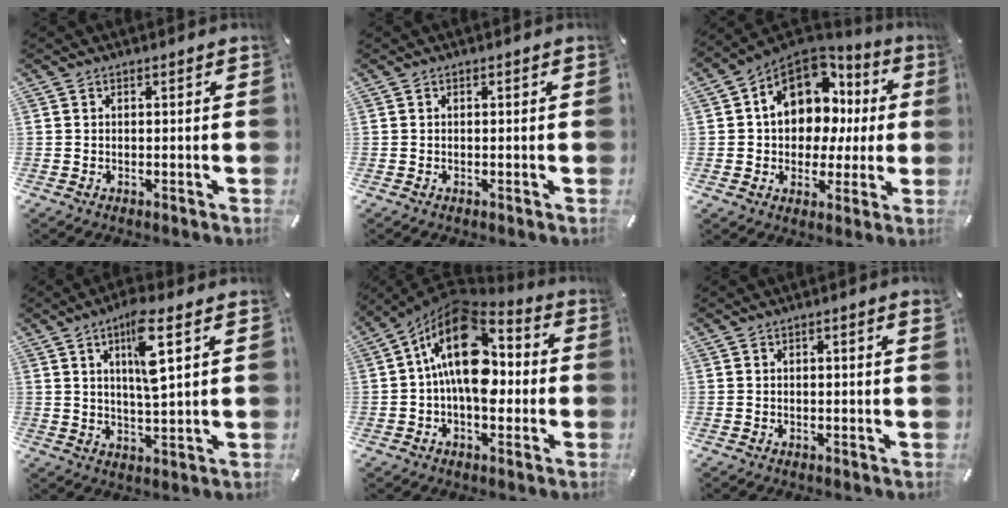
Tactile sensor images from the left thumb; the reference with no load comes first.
{"total": 0.0}
{"total": 14.5, "force": [4.6, 10.9, 8.4], "torque": [-0.137, -0.021, 0.089]}
{"total": 10.2, "force": [4.5, 2.6, 8.8], "torque": [-0.147, -0.010, 0.070]}
{"total": 19.2, "force": [1.7, 11.7, 15.2], "torque": [-0.256, -0.020, 0.023]}
{"total": 1.0, "force": [0.4, 0.0, 0.9], "torque": [-0.017, 0.000, 0.006]}